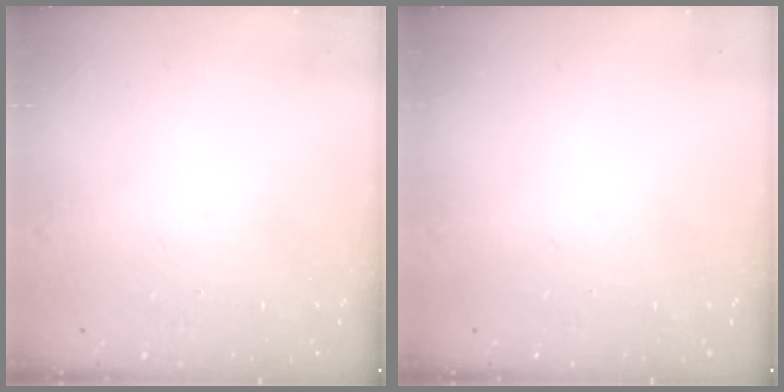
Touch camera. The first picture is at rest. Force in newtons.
{"total": 0.0}